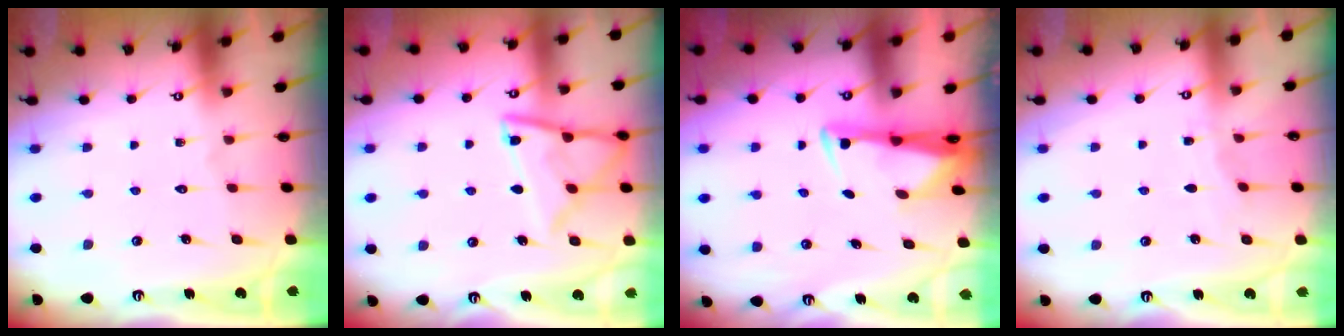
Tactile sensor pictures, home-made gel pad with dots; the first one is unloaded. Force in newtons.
{"total": 12.9, "press": 12.8, "slide": 1.4}
{"total": 2.9, "press": 2.7, "slide": 0.9}
{"total": 2.7, "press": 2.6, "slide": 0.5}